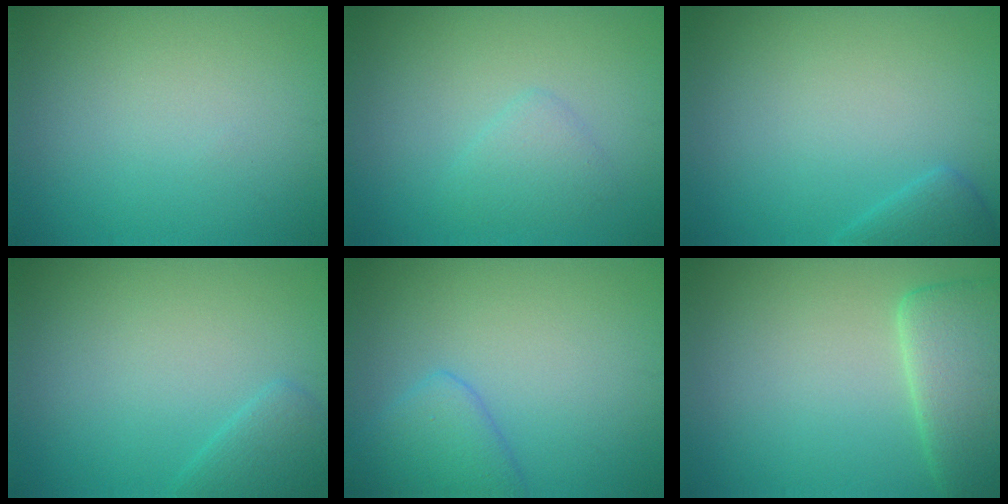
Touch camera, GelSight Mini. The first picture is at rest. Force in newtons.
{"total": 1.7, "press": 1.7, "slide": 0.1}
{"total": 1.6, "press": 1.6, "slide": 0.2}
{"total": 1.9, "press": 1.9, "slide": 0.1}
{"total": 2.9, "press": 2.9, "slide": 0.2}
{"total": 5.0, "press": 4.9, "slide": 0.6}